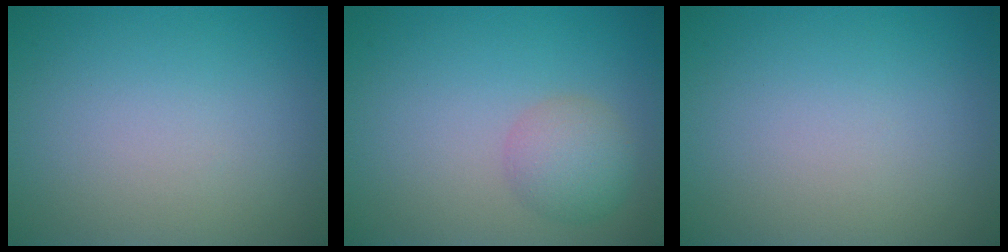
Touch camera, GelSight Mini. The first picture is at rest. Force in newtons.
{"total": 2.9, "press": 2.8, "slide": 0.3}
{"total": 0.0}